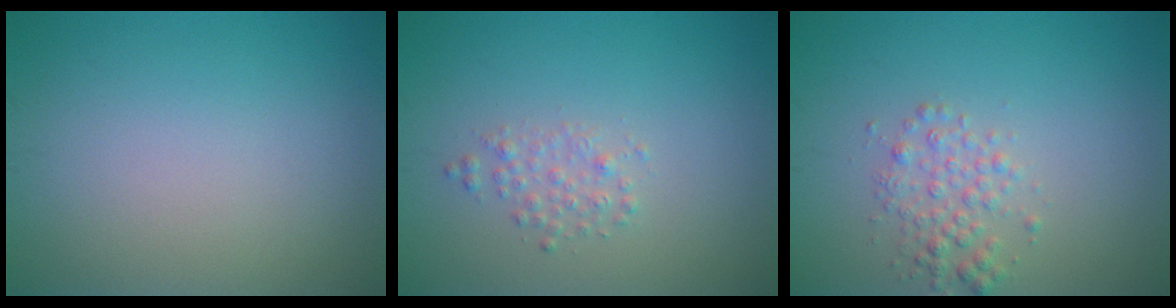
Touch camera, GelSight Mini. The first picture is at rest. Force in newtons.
{"total": 1.4, "press": 1.4, "slide": 0.0}
{"total": 2.2, "press": 2.2, "slide": 0.0}